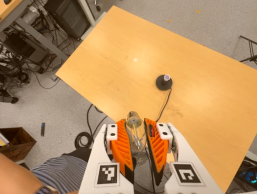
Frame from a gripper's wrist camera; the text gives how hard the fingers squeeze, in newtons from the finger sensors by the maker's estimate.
{"total": 22.9, "left": 26.2, "right": 19.7}